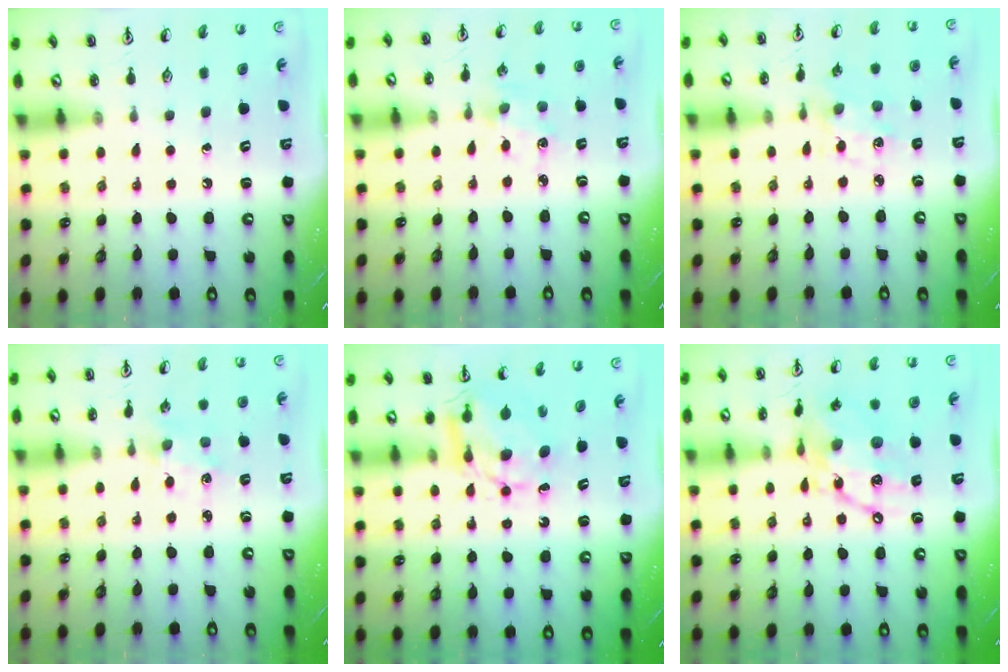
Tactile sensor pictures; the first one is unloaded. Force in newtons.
{"total": 2.7, "press": 2.6, "slide": 0.3}
{"total": 2.7, "press": 2.6, "slide": 0.8}
{"total": 1.5, "press": 1.4, "slide": 0.1}
{"total": 6.9, "press": 6.9, "slide": 0.5}
{"total": 15.3, "press": 15.3, "slide": 1.2}